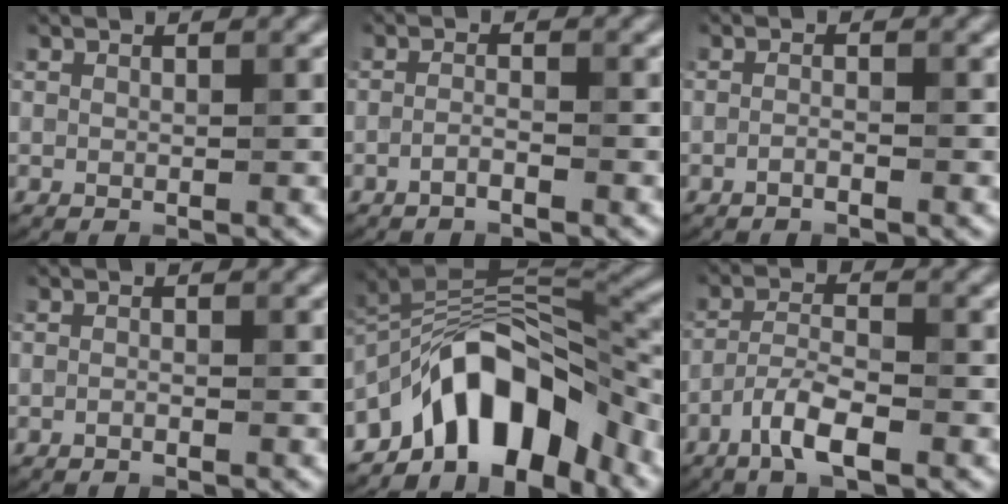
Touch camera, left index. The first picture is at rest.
{"total": 1.2, "force": [-0.9, 0.2, 0.8], "torque": [-0.015, 0.003, -0.020]}
{"total": 0.9, "force": [-0.7, 0.1, 0.6], "torque": [-0.011, 0.000, -0.014]}
{"total": 0.6, "force": [-0.4, 0.1, 0.4], "torque": [-0.007, -0.001, -0.009]}
{"total": 11.3, "force": [-6.1, 5.3, 7.8], "torque": [-0.107, 0.017, -0.112]}
{"total": 3.9, "force": [-2.4, 0.9, 2.9], "torque": [-0.062, 0.007, -0.055]}